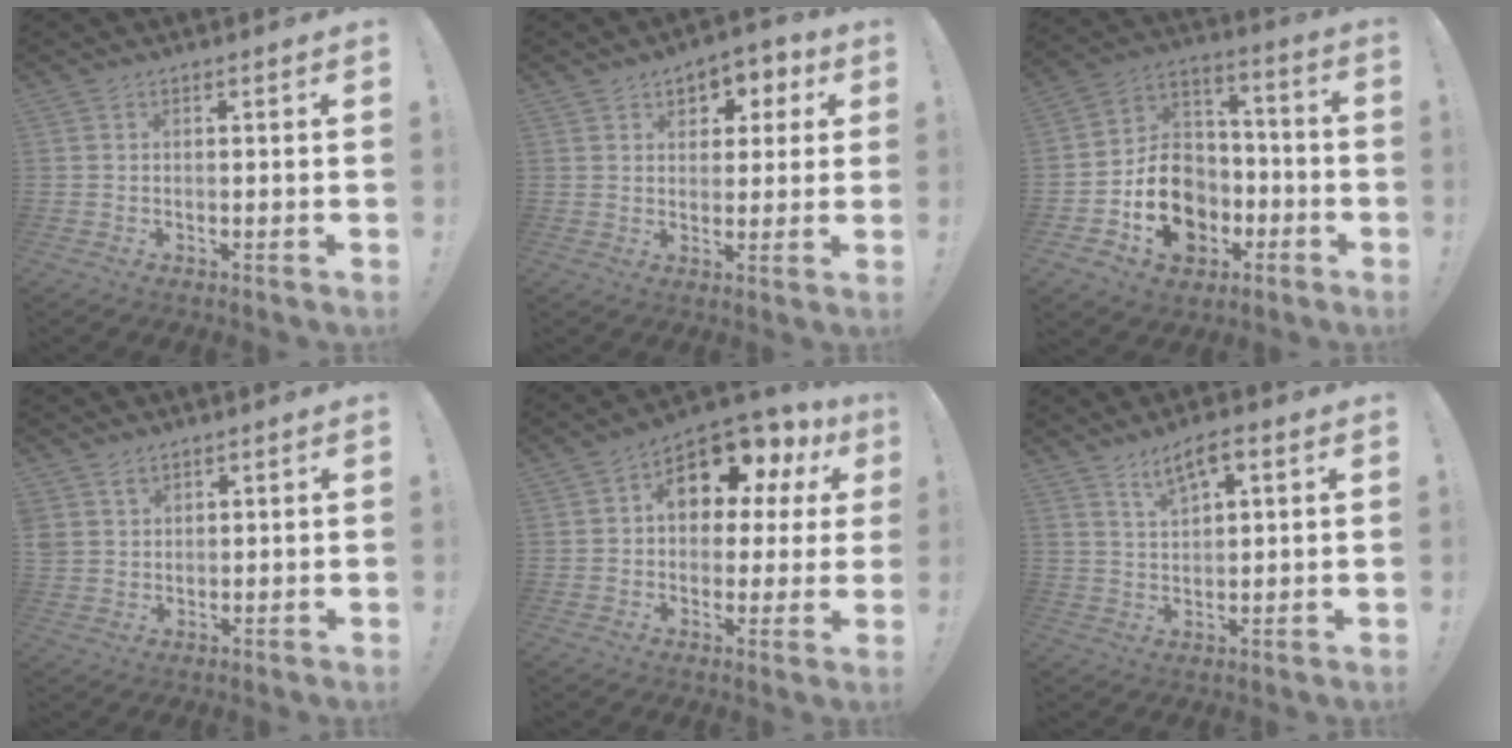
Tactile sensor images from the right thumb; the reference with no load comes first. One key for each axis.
{"total": 6.1, "fx": 2.2, "fy": 5.1, "fz": 2.6, "tx": -0.022, "ty": -0.011, "tz": 0.038}
{"total": 17.0, "fx": -6.4, "fy": 13.5, "fz": 8.2, "tx": -0.123, "ty": 0.040, "tz": -0.100}
{"total": 3.8, "fx": 2.6, "fy": 2.7, "fz": 0.5, "tx": -0.004, "ty": -0.016, "tz": 0.050}
{"total": 13.2, "fx": 6.3, "fy": 7.8, "fz": 8.6, "tx": -0.124, "ty": -0.042, "tz": 0.105}
{"total": 6.6, "fx": 4.0, "fy": 2.5, "fz": 4.6, "tx": -0.074, "ty": -0.016, "tz": 0.069}